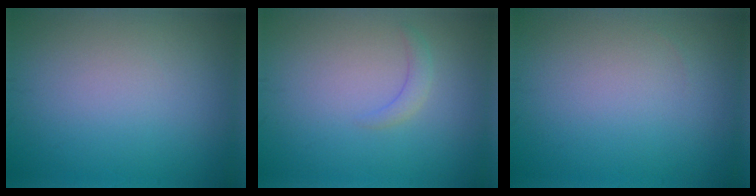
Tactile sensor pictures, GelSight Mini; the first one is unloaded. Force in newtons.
{"total": 1.2, "press": 1.2, "slide": 0.2}
{"total": 0.0}